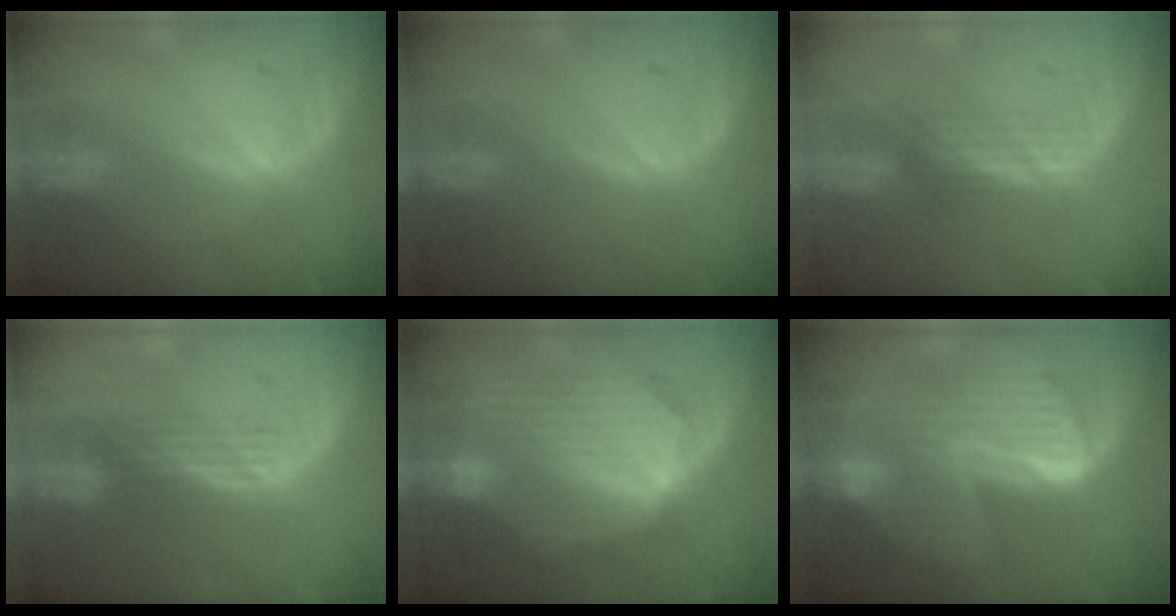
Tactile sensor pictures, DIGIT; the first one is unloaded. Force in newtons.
{"total": 0.0}
{"total": 2.4, "press": 2.3, "slide": 0.5}
{"total": 3.0, "press": 2.7, "slide": 1.3}
{"total": 10.8, "press": 10.8, "slide": 0.7}
{"total": 10.4, "press": 10.4, "slide": 1.0}